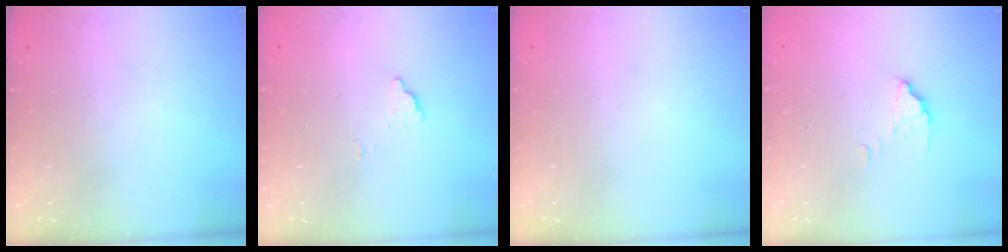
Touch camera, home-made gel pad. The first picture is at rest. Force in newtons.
{"total": 3.6, "press": 3.6, "slide": 0.1}
{"total": 0.0}
{"total": 2.2, "press": 2.2, "slide": 0.1}